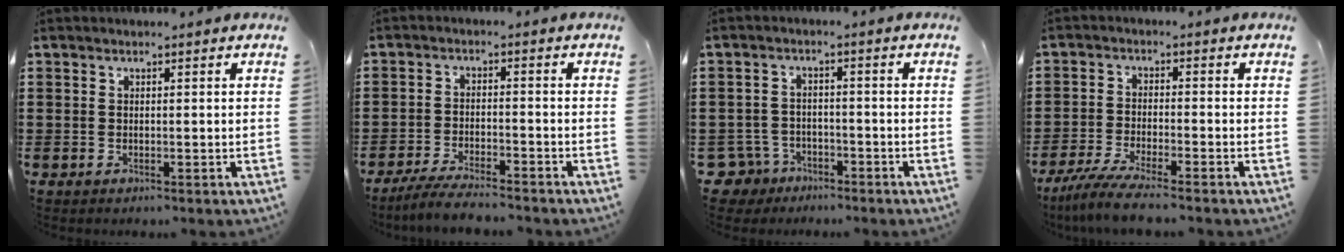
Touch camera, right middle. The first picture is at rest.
{"total": 4.5, "force": [-4.2, 0.1, 1.7], "torque": [-0.043, -0.008, -0.085]}
{"total": 3.9, "force": [-3.2, 2.1, 0.8], "torque": [-0.051, -0.006, -0.075]}
{"total": 5.3, "force": [-4.6, -0.2, 2.7], "torque": [-0.073, -0.024, -0.092]}